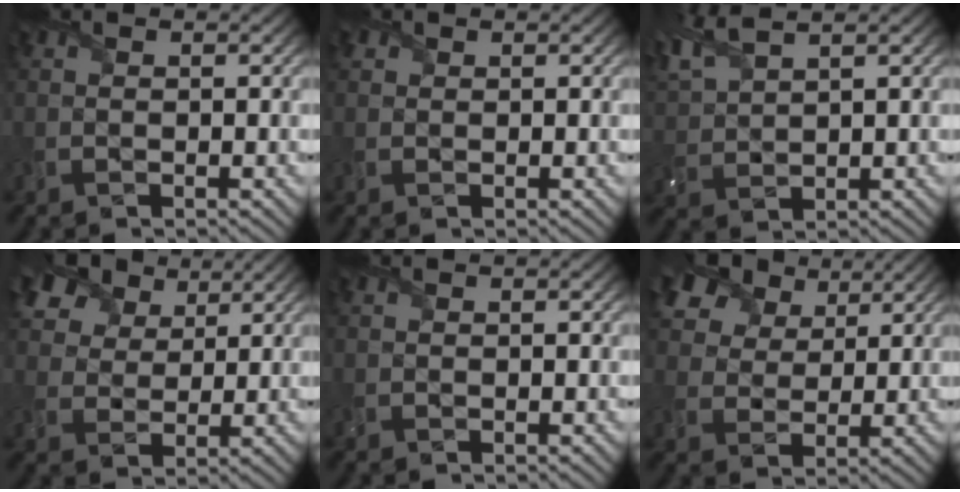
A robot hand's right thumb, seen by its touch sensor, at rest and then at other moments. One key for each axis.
{"total": 0.8, "fx": 0.5, "fy": 0.6, "fz": 0.1, "tx": -0.002, "ty": -0.001, "tz": 0.009}
{"total": 6.7, "fx": 5.0, "fy": 1.8, "fz": 4.1, "tx": -0.118, "ty": 0.026, "tz": 0.105}
{"total": 10.1, "fx": 6.5, "fy": 6.2, "fz": 4.8, "tx": -0.144, "ty": 0.018, "tz": 0.113}
{"total": 0.0}
{"total": 11.3, "fx": 7.1, "fy": 6.9, "fz": 5.5, "tx": -0.157, "ty": 0.020, "tz": 0.124}